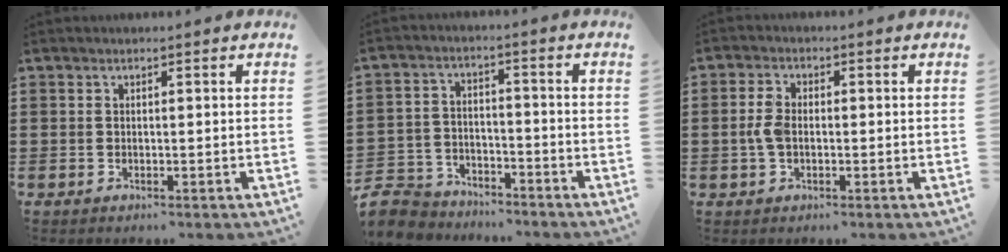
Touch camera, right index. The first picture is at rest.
{"total": 5.8, "force": [-5.5, 1.8, 0.2], "torque": [-0.035, 0.002, -0.118]}
{"total": 3.6, "force": [-0.3, 2.1, 2.9], "torque": [-0.072, 0.000, -0.010]}